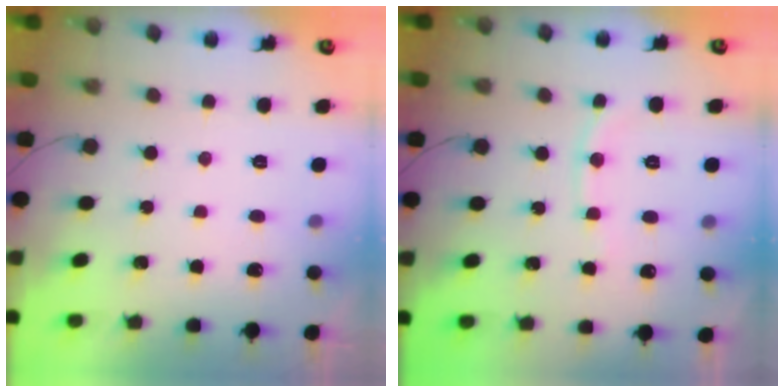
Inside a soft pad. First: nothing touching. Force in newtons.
{"total": 5.7, "press": 5.6, "slide": 0.8}